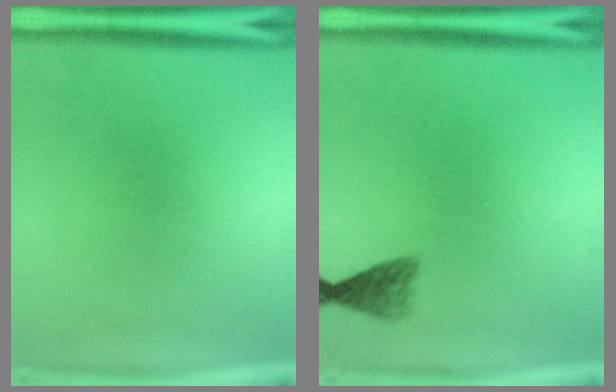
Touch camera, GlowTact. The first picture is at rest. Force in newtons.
{"total": 2.3}